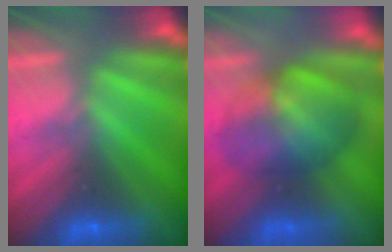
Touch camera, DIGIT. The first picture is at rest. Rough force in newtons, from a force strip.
{"total": 8.0}